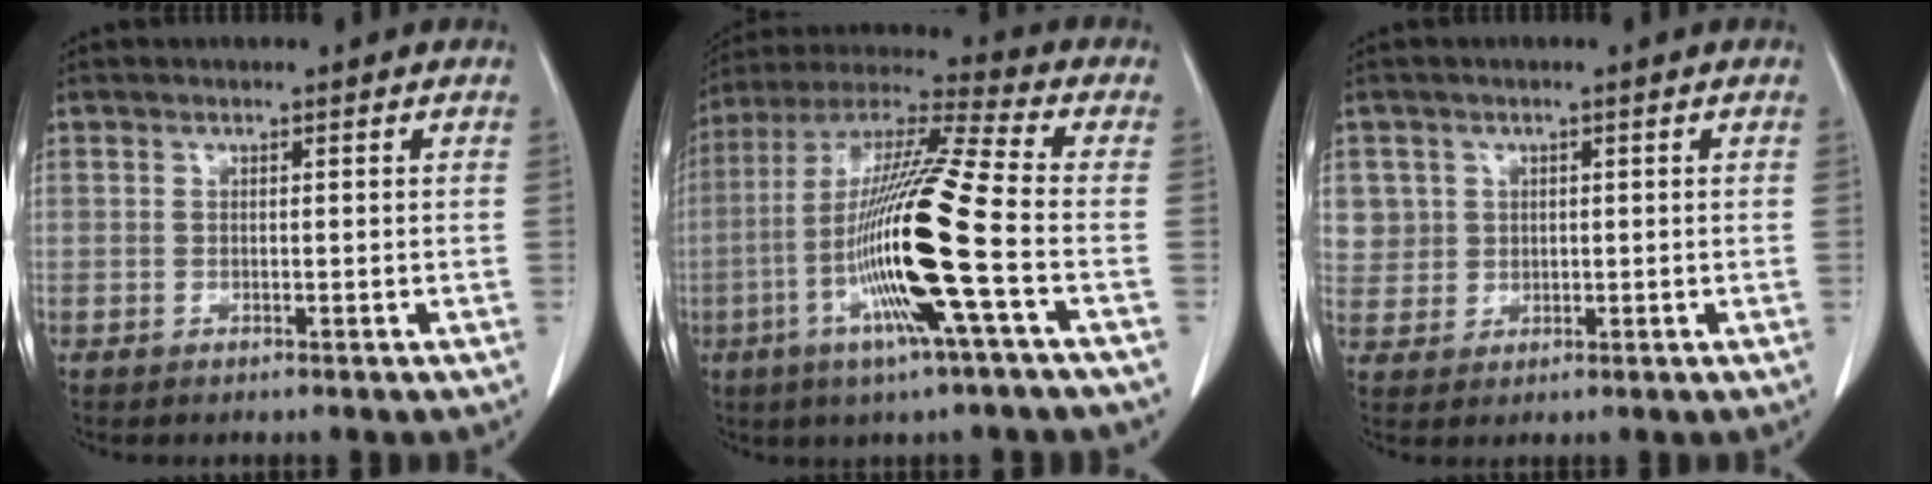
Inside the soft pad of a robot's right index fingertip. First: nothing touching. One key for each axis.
{"total": 18.3, "fx": -4.8, "fy": -0.8, "fz": 17.6, "tx": -0.350, "ty": -0.011, "tz": -0.102}
{"total": 4.5, "fx": 1.5, "fy": 4.2, "fz": -0.1, "tx": 0.017, "ty": 0.005, "tz": 0.034}